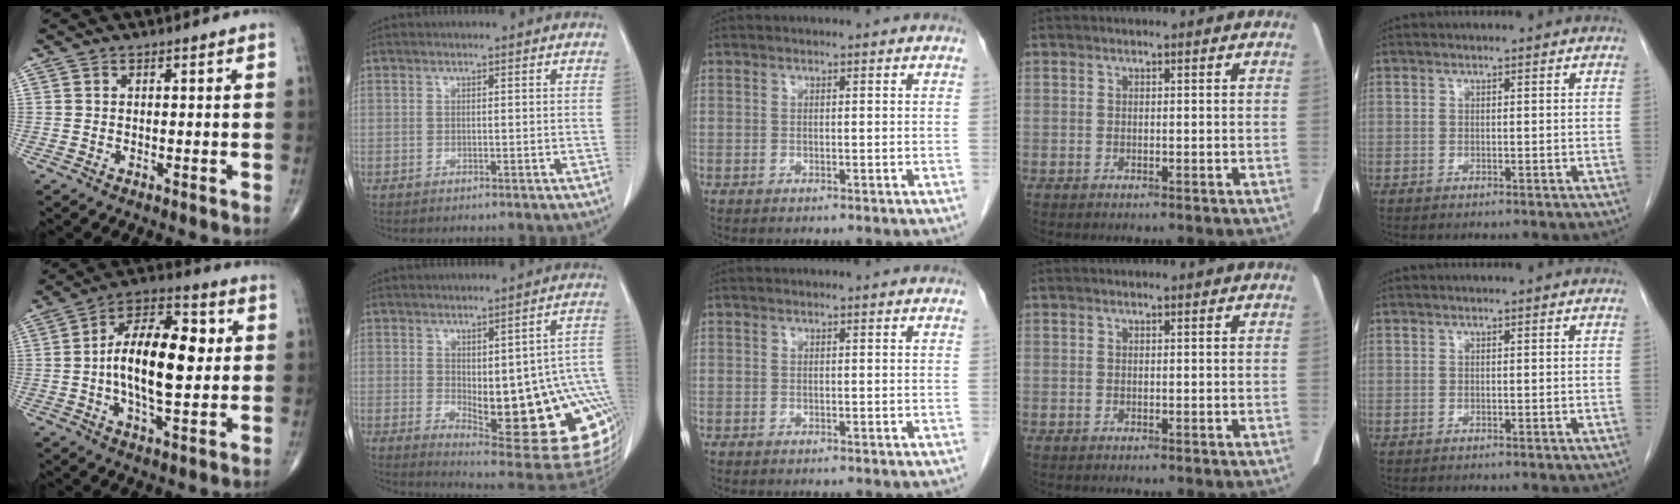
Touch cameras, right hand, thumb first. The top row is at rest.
{"thumb": {"total": 17.0, "force": [0.9, 7.7, 15.1], "torque": [-0.244, 0.020, 0.007]}, "index": {"total": 21.9, "force": [-3.1, 5.7, 20.9], "torque": [-0.190, 0.004, -0.014]}}